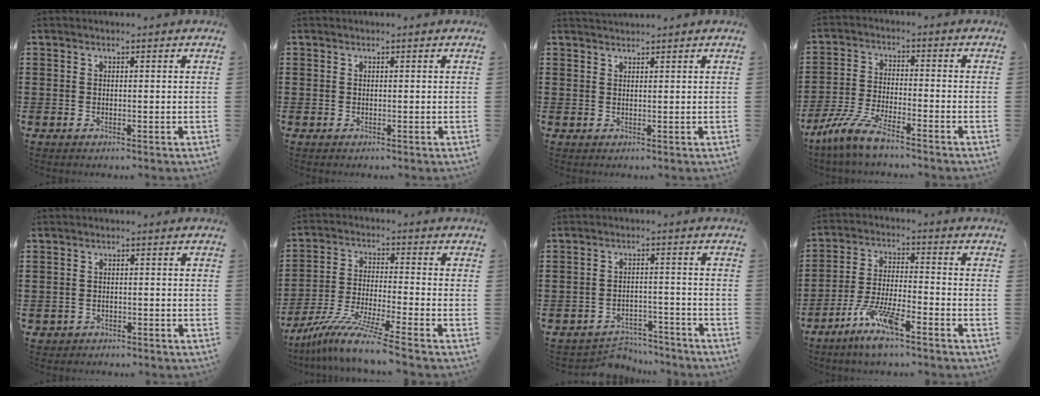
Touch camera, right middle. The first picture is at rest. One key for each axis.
{"total": 0.0}
{"total": 1.2, "fx": 1.2, "fy": 0.2, "fz": -0.1, "tx": -0.002, "ty": 0.001, "tz": 0.023}
{"total": 6.8, "fx": -5.8, "fy": 0.5, "fz": 3.5, "tx": -0.097, "ty": -0.014, "tz": -0.118}
{"total": 1.5, "fx": -1.3, "fy": 0.7, "fz": -0.2, "tx": -0.002, "ty": 0.003, "tz": -0.032}
{"total": 9.6, "fx": -8.1, "fy": 0.0, "fz": 5.2, "tx": -0.106, "ty": -0.004, "tz": -0.162}
{"total": 4.4, "fx": -4.3, "fy": 0.9, "fz": -0.1, "tx": -0.003, "ty": 0.007, "tz": -0.090}
{"total": 8.0, "fx": -5.8, "fy": 1.0, "fz": 5.4, "tx": -0.118, "ty": -0.009, "tz": -0.110}